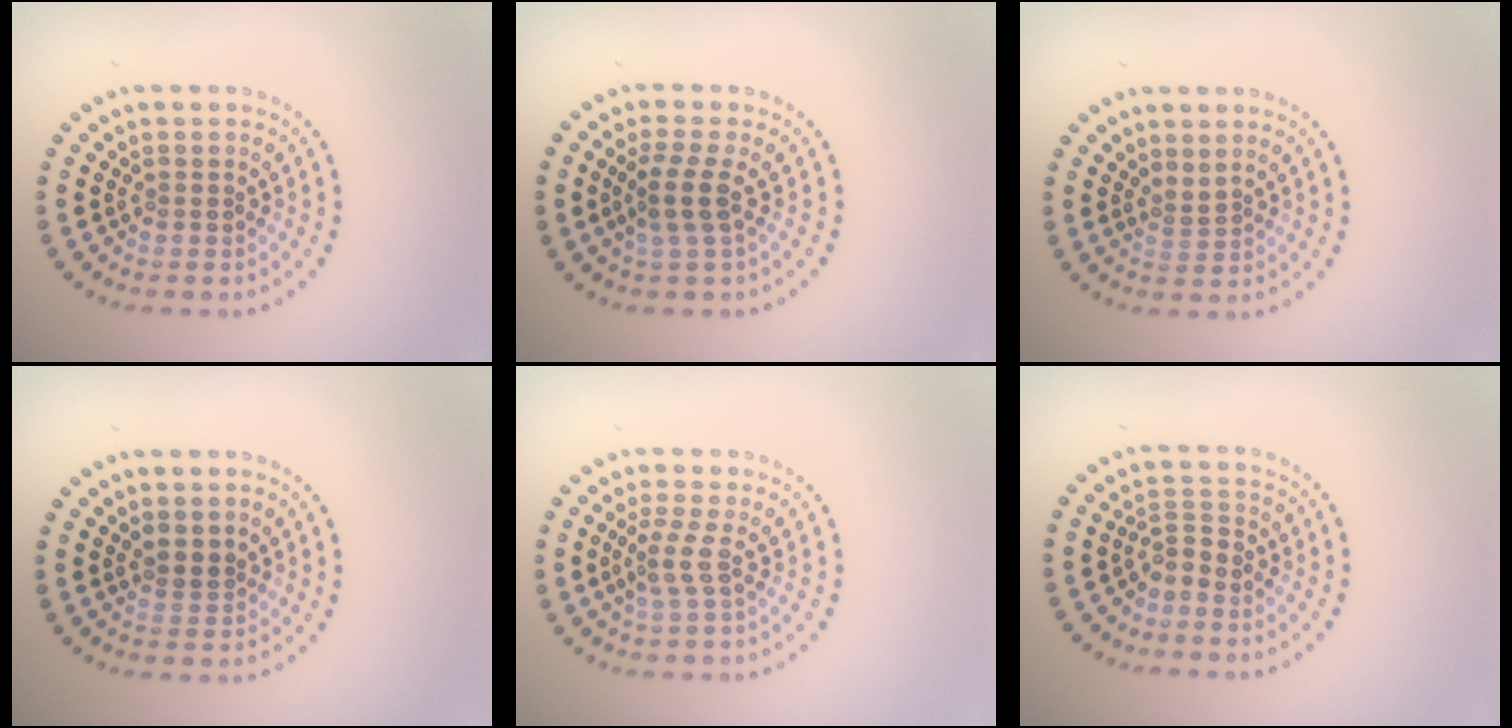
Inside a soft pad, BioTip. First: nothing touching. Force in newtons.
{"total": 2.5, "press": 1.9, "slide": 1.5}
{"total": 0.9, "press": 0.3, "slide": 0.9}
{"total": 1.6, "press": 1.4, "slide": 0.8}
{"total": 1.9, "press": 1.3, "slide": 1.5}
{"total": 2.2, "press": 1.4, "slide": 1.6}